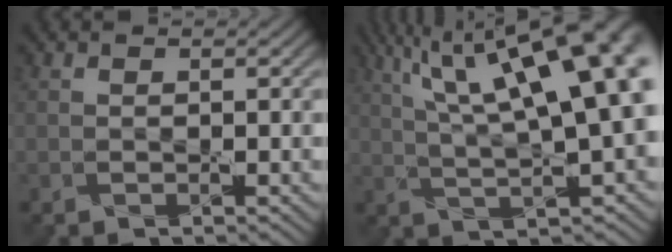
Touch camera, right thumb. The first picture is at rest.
{"total": 20.2, "force": [7.3, 6.7, 17.6], "torque": [-0.250, 0.070, 0.110]}